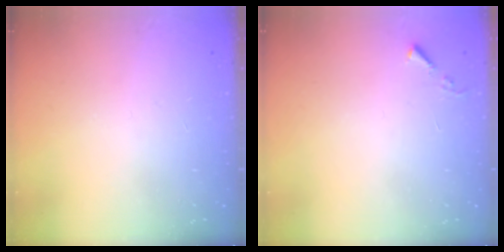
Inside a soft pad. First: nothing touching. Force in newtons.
{"total": 3.2, "press": 3.2, "slide": 0.5}